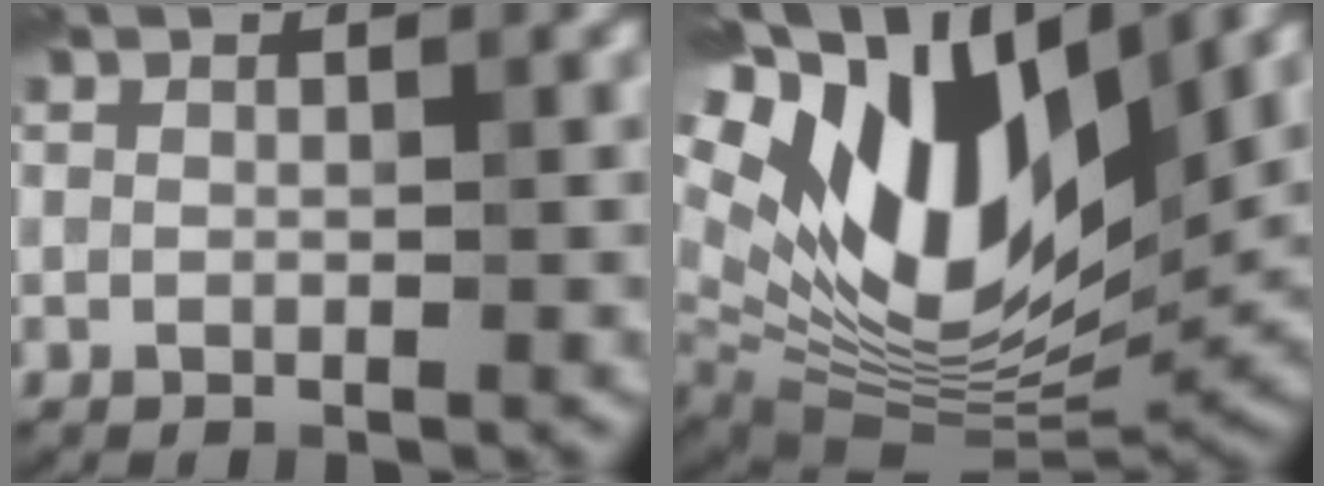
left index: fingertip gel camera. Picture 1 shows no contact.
{"total": 17.2, "force": [6.2, 8.7, 13.4], "torque": [-0.268, 0.013, 0.108]}